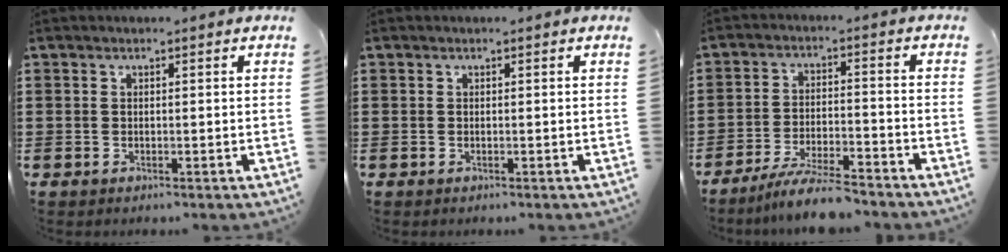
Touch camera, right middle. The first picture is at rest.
{"total": 0.0}
{"total": 6.7, "force": [-6.0, 0.2, 3.0], "torque": [-0.066, -0.011, -0.113]}